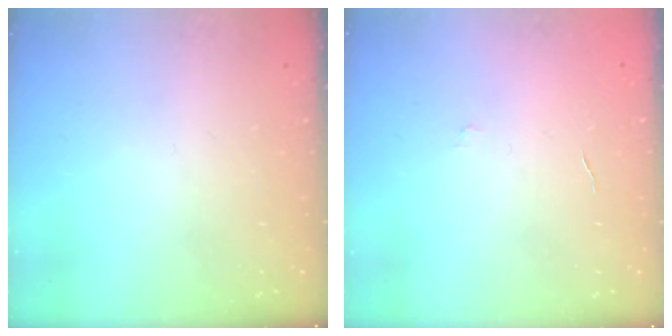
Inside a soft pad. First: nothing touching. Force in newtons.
{"total": 3.9, "press": 3.9, "slide": 0.2}